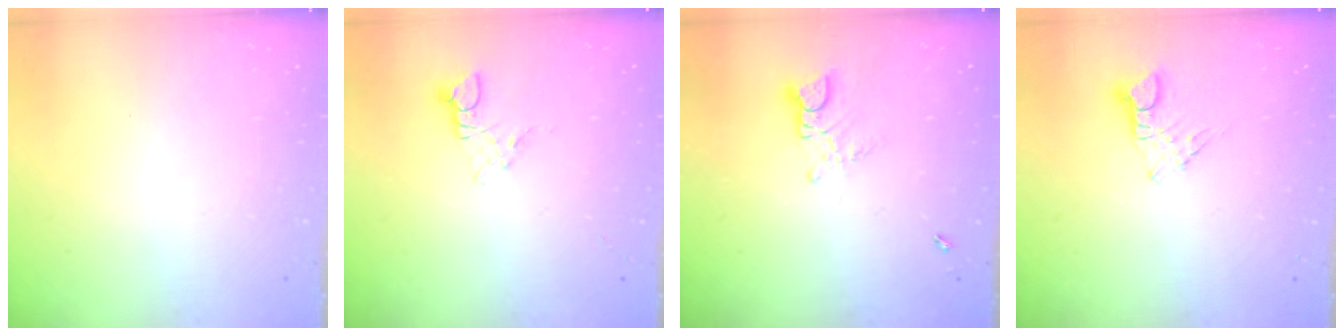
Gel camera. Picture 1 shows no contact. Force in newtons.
{"total": 3.5, "press": 3.4, "slide": 0.5}
{"total": 2.8, "press": 2.8, "slide": 0.3}
{"total": 3.8, "press": 3.8, "slide": 0.3}